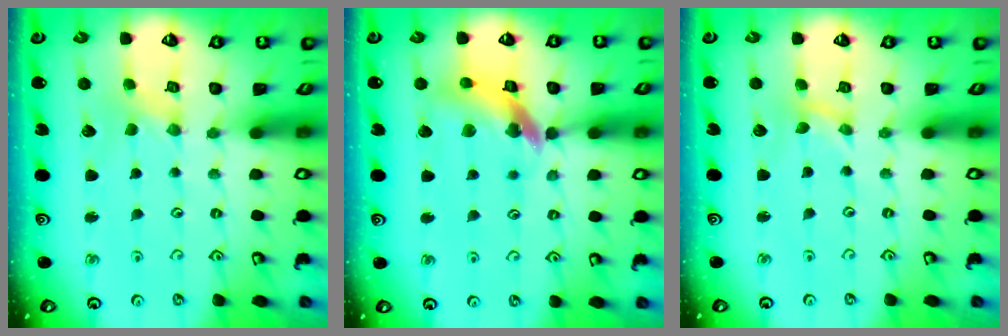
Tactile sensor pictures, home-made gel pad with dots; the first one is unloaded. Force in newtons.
{"total": 13.6, "press": 13.5, "slide": 1.7}
{"total": 0.0}